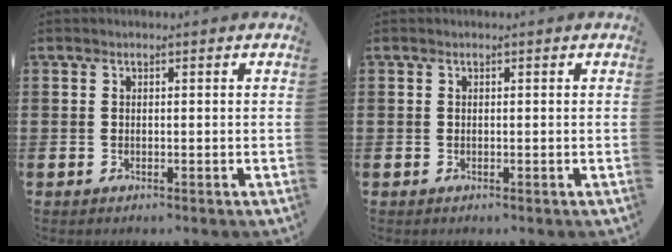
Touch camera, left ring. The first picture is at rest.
{"total": 0.0}